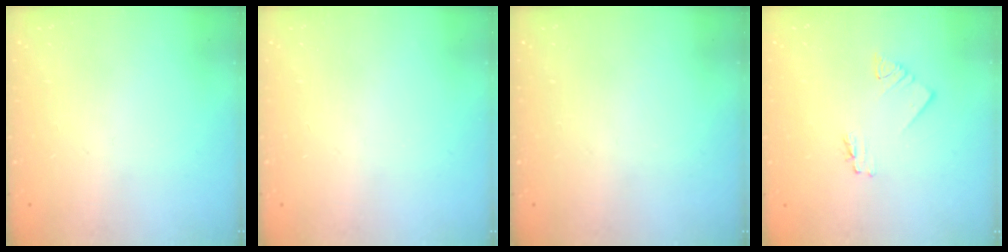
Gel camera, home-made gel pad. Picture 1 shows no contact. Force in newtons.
{"total": 0.0}
{"total": 0.0}
{"total": 1.2, "press": 1.2, "slide": 0.1}